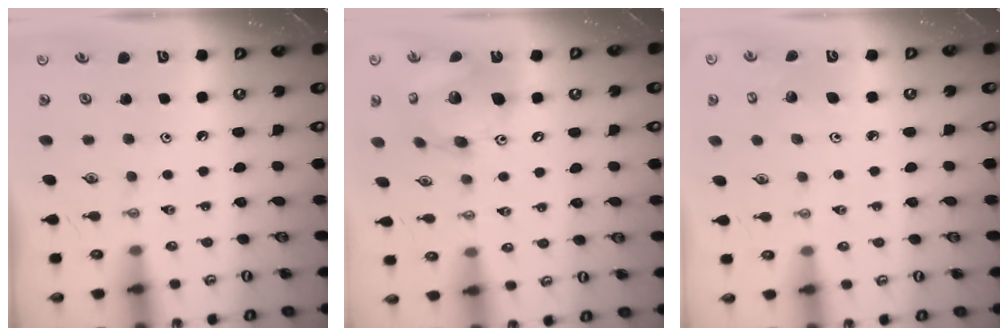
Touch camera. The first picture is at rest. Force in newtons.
{"total": 16.9, "press": 16.6, "slide": 3.3}
{"total": 4.2, "press": 4.1, "slide": 0.9}